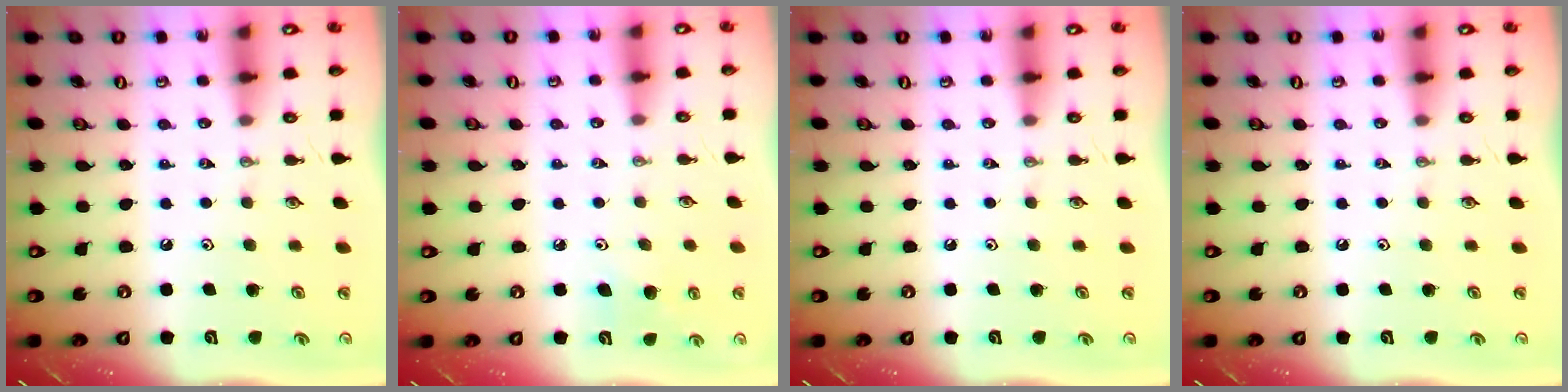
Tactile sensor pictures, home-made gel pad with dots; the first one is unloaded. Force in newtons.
{"total": 6.8, "press": 6.6, "slide": 1.8}
{"total": 0.0}
{"total": 0.0}